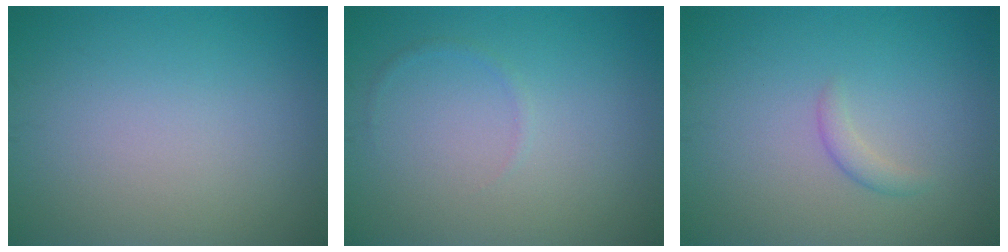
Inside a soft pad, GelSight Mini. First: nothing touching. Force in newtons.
{"total": 0.5, "press": 0.5, "slide": 0.0}
{"total": 1.1, "press": 1.1, "slide": 0.0}